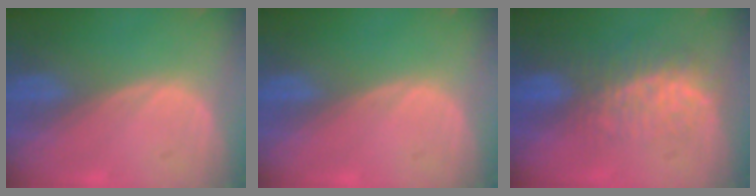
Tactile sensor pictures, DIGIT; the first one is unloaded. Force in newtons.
{"total": 0.0}
{"total": 8.0, "press": 7.4, "slide": 3.1}